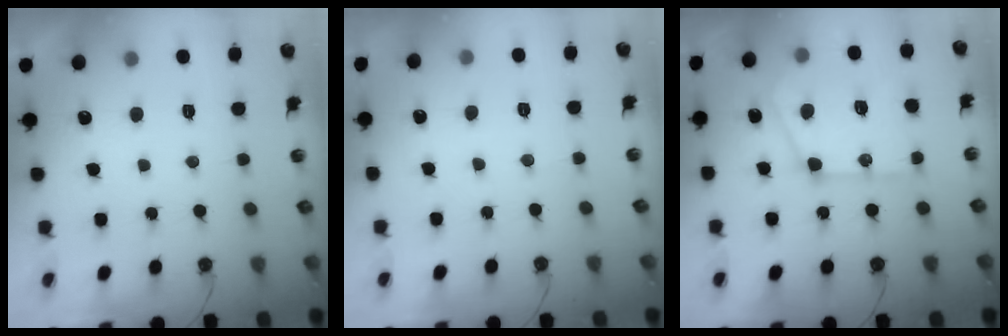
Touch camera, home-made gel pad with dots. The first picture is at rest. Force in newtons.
{"total": 3.2, "press": 3.1, "slide": 0.7}
{"total": 18.6, "press": 18.5, "slide": 2.0}